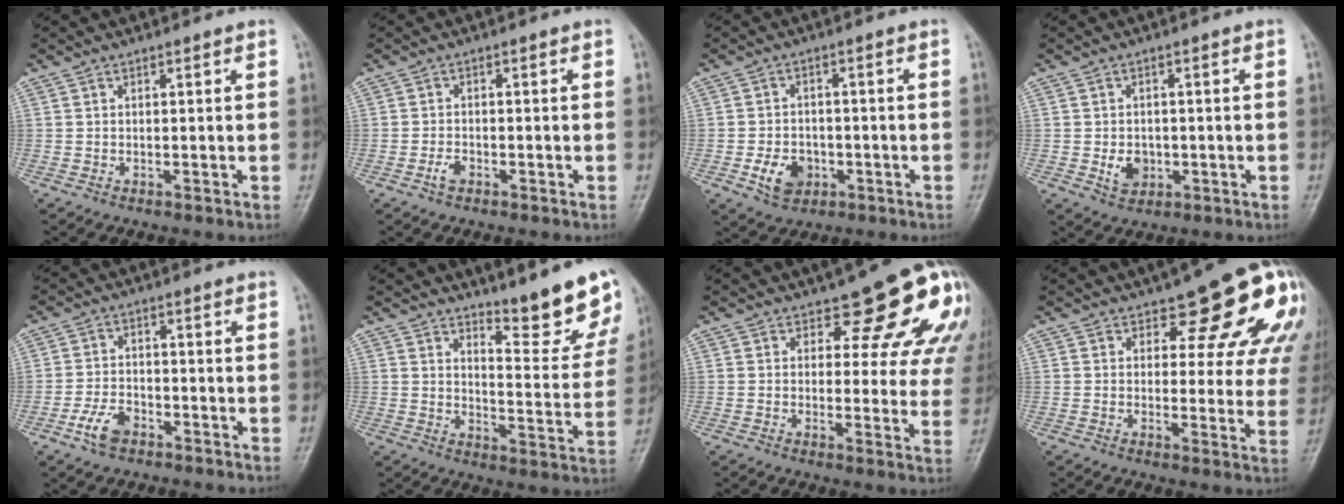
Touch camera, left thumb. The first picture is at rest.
{"total": 1.9, "force": [-1.3, 1.0, 1.0], "torque": [-0.025, 0.006, -0.025]}
{"total": 6.2, "force": [-2.4, 4.6, 3.3], "torque": [-0.044, 0.011, -0.037]}
{"total": 4.1, "force": [-1.0, 3.3, 2.2], "torque": [-0.026, 0.001, -0.010]}
{"total": 5.1, "force": [-3.1, 2.9, 2.9], "torque": [-0.057, 0.015, -0.059]}
{"total": 11.8, "force": [9.3, 2.4, 6.9], "torque": [-0.058, -0.076, 0.131]}
{"total": 13.9, "force": [7.7, 6.4, 9.7], "torque": [-0.069, -0.045, 0.079]}
{"total": 14.6, "force": [7.3, 6.5, 10.8], "torque": [-0.088, -0.039, 0.081]}